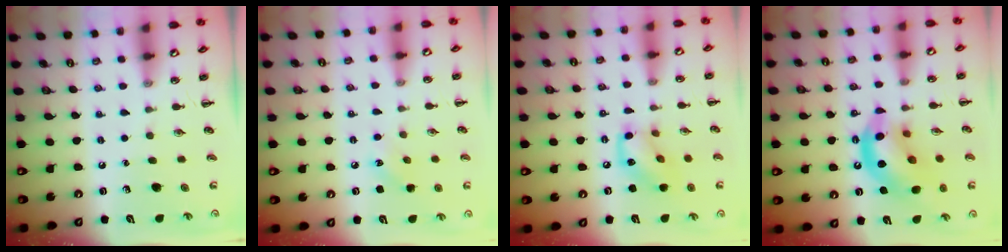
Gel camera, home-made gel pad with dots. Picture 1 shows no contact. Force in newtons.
{"total": 5.9, "press": 5.6, "slide": 1.7}
{"total": 11.2, "press": 11.2, "slide": 0.4}
{"total": 15.6, "press": 15.2, "slide": 3.3}